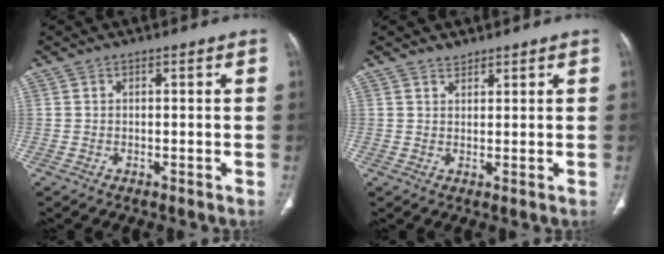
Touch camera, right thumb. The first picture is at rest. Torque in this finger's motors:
{"motor_torque": [-0.53, -0.54, -0.54, -0.34, -0.03]}